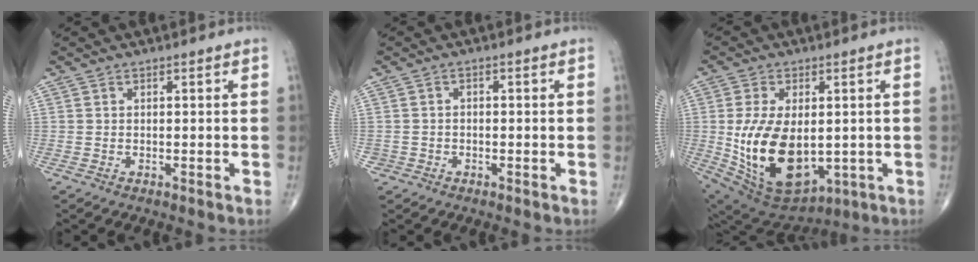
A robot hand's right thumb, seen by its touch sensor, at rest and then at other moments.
{"total": 1.6, "force": [-0.7, 1.4, 0.0], "torque": [0.010, 0.009, -0.016]}
{"total": 18.9, "force": [-1.2, 11.0, 15.4], "torque": [-0.278, -0.016, 0.012]}